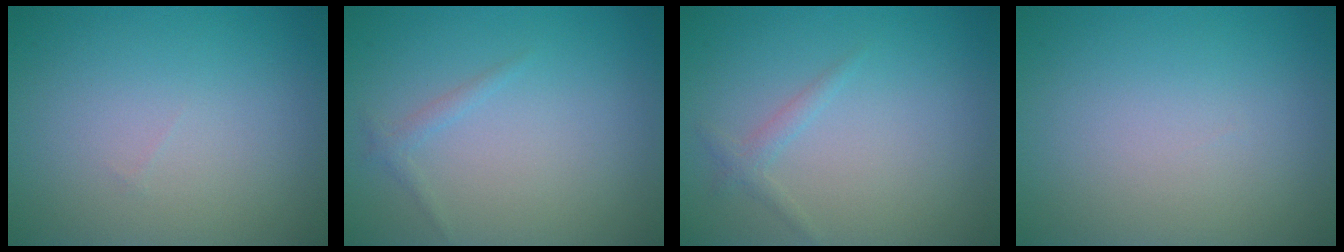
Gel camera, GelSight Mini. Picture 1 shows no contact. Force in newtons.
{"total": 0.9, "press": 0.9, "slide": 0.1}
{"total": 1.0, "press": 1.0, "slide": 0.2}
{"total": 0.0}